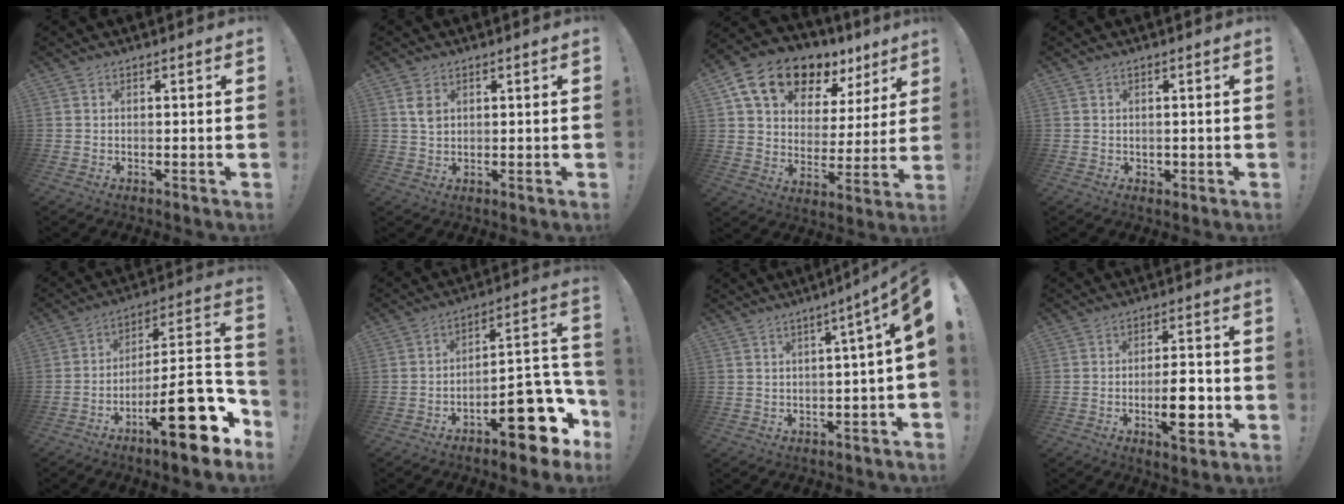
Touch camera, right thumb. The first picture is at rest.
{"total": 3.6, "force": [1.4, 2.3, 2.3], "torque": [-0.037, 0.003, 0.025]}
{"total": 16.1, "force": [11.2, 8.8, 7.4], "torque": [-0.123, -0.071, 0.205]}
{"total": 1.1, "force": [0.3, 1.1, 0.1], "torque": [0.004, 0.000, 0.004]}
{"total": 23.0, "force": [-10.0, 6.1, 19.8], "torque": [-0.277, 0.053, -0.157]}
{"total": 19.1, "force": [-10.1, 7.9, 14.2], "torque": [-0.149, 0.060, -0.151]}
{"total": 5.1, "force": [0.5, -0.5, 5.1], "torque": [-0.071, -0.019, 0.003]}
{"total": 9.9, "force": [-3.1, 3.4, 8.8], "torque": [-0.132, 0.006, -0.053]}